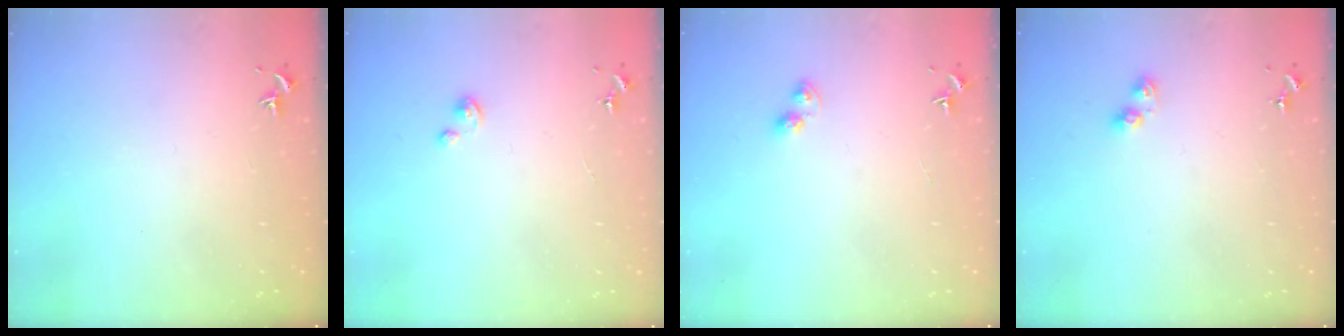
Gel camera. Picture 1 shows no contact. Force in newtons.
{"total": 1.8, "press": 1.8, "slide": 0.2}
{"total": 3.5, "press": 3.4, "slide": 0.4}
{"total": 5.1, "press": 5.1, "slide": 0.2}